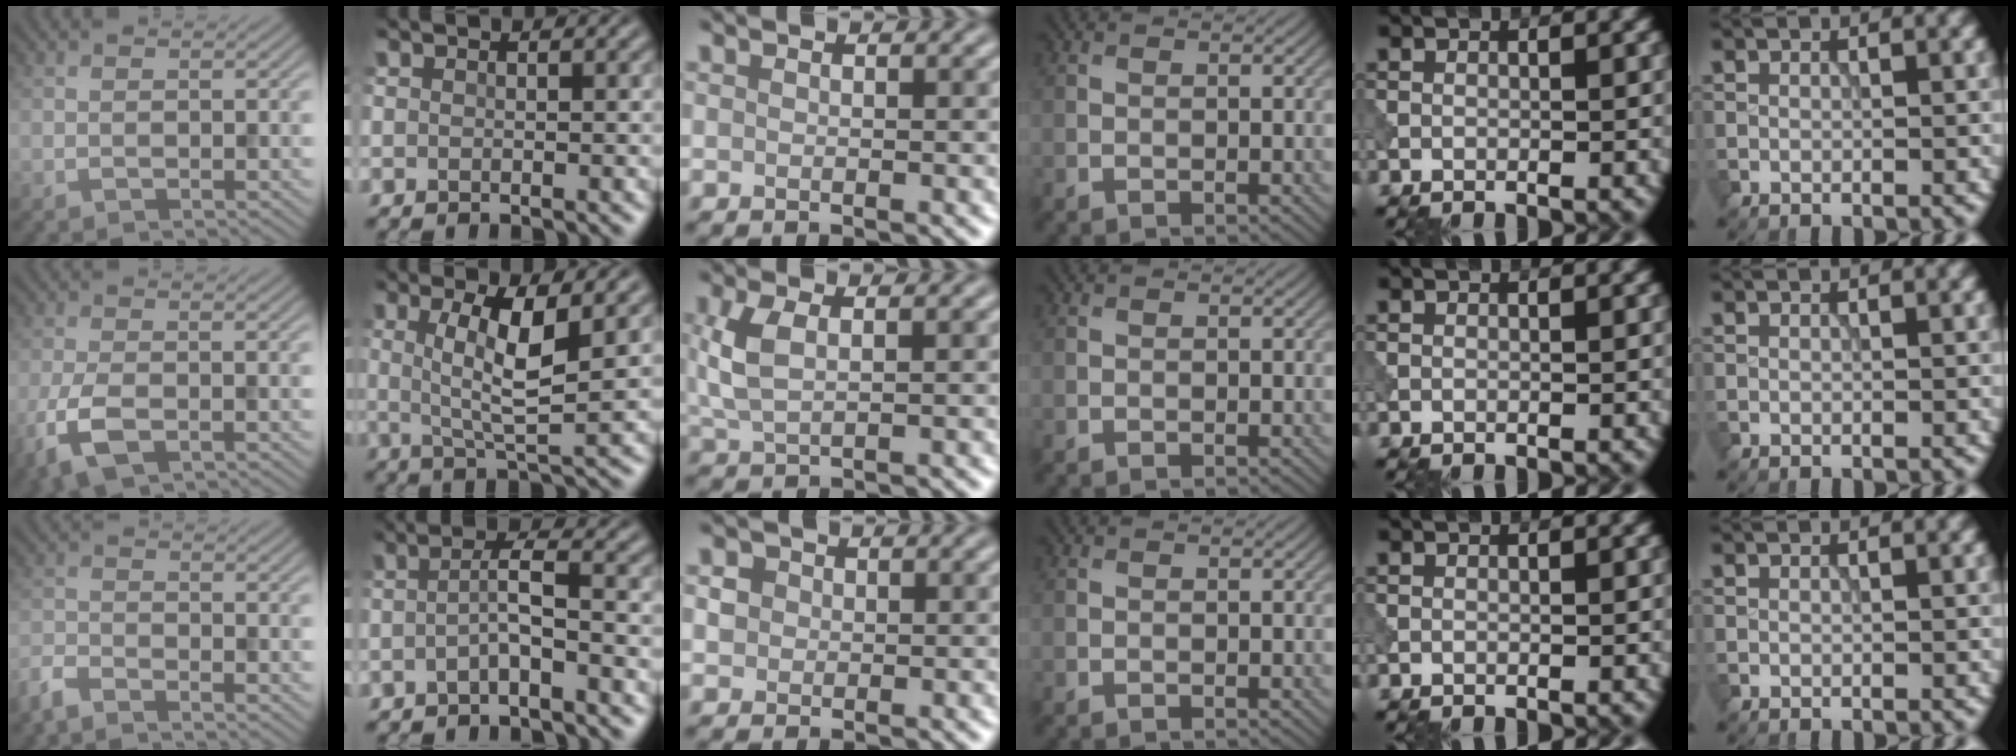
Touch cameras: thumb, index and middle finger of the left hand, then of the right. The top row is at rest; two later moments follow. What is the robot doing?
{"motion": "dispense", "object": "pipette"}